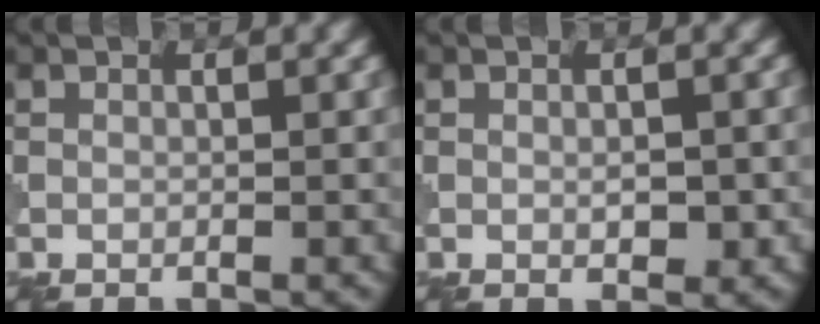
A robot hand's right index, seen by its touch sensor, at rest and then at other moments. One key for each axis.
{"total": 1.4, "fx": -0.1, "fy": 0.8, "fz": 1.1, "tx": -0.014, "ty": 0.001, "tz": 0.000}